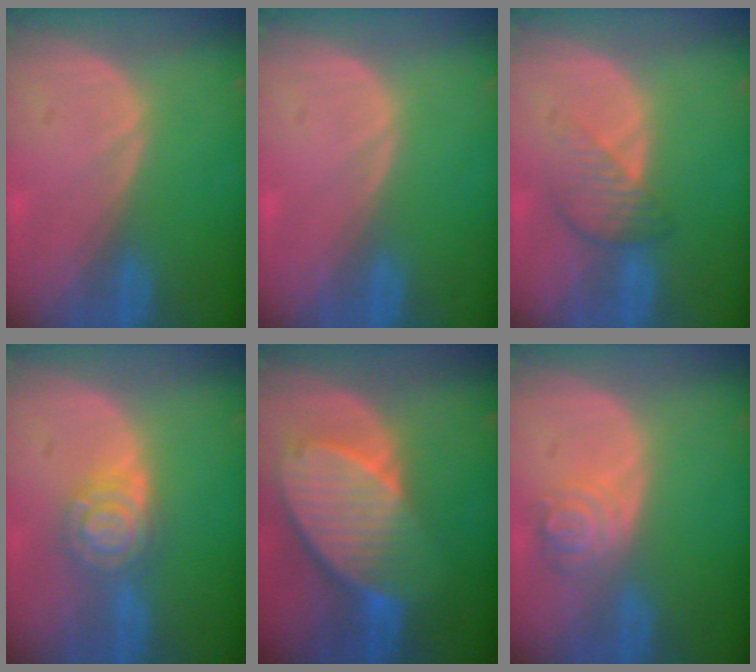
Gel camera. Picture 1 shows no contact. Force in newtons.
{"total": 0.0}
{"total": 4.3, "press": 3.8, "slide": 1.9}
{"total": 6.2, "press": 6.2, "slide": 0.4}
{"total": 10.2, "press": 8.8, "slide": 5.0}
{"total": 4.3, "press": 4.3, "slide": 0.4}